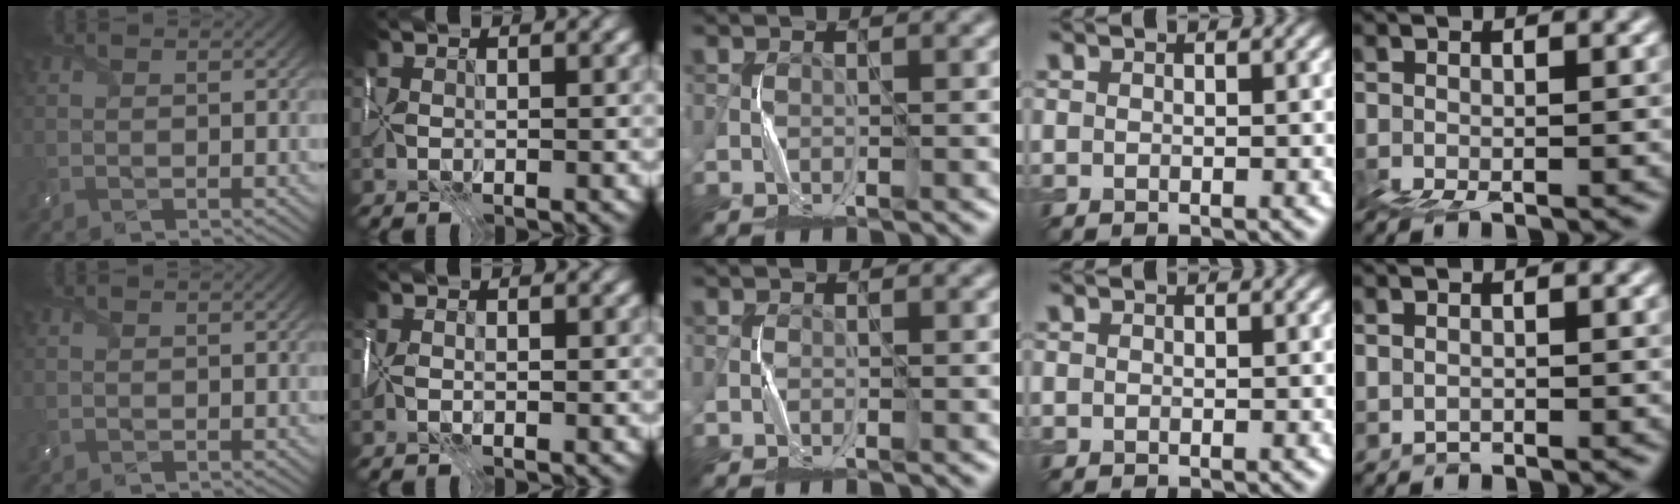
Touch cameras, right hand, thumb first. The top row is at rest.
{"index": {"total": 1.6, "force": [-0.1, 1.0, 1.3], "torque": [-0.028, -0.003, -0.004]}, "little": {"total": 1.8, "force": [1.0, -0.7, -1.3], "torque": [0.037, 0.000, 0.023]}}